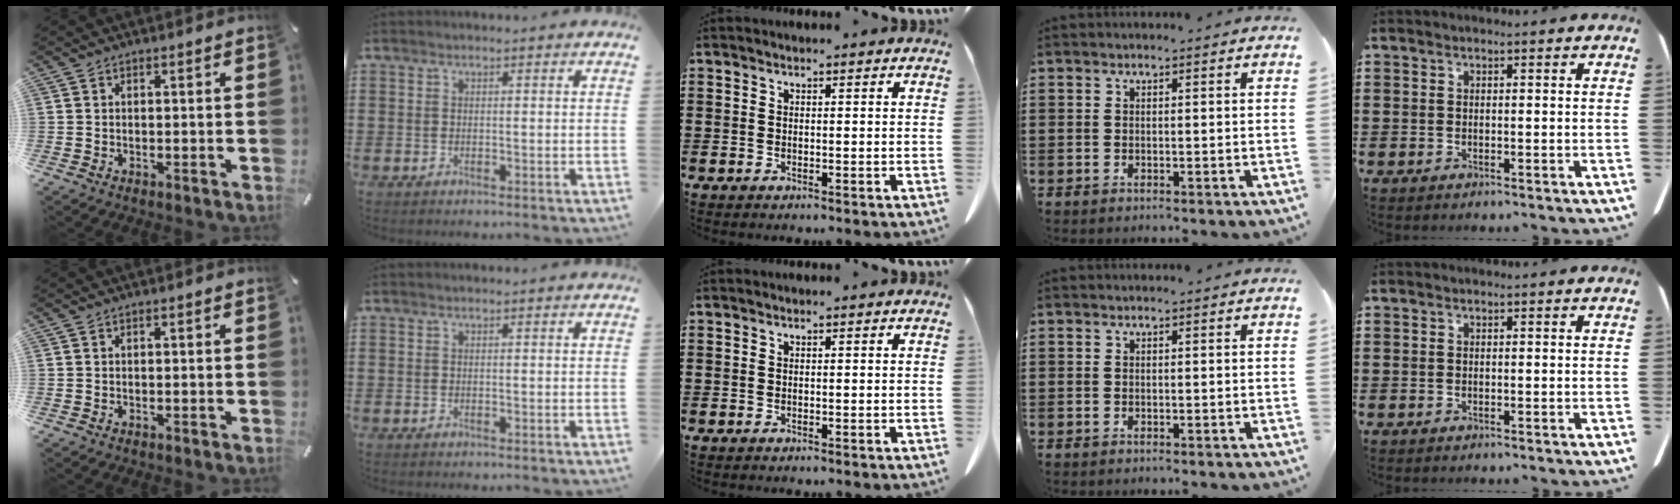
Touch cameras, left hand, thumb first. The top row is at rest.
{}